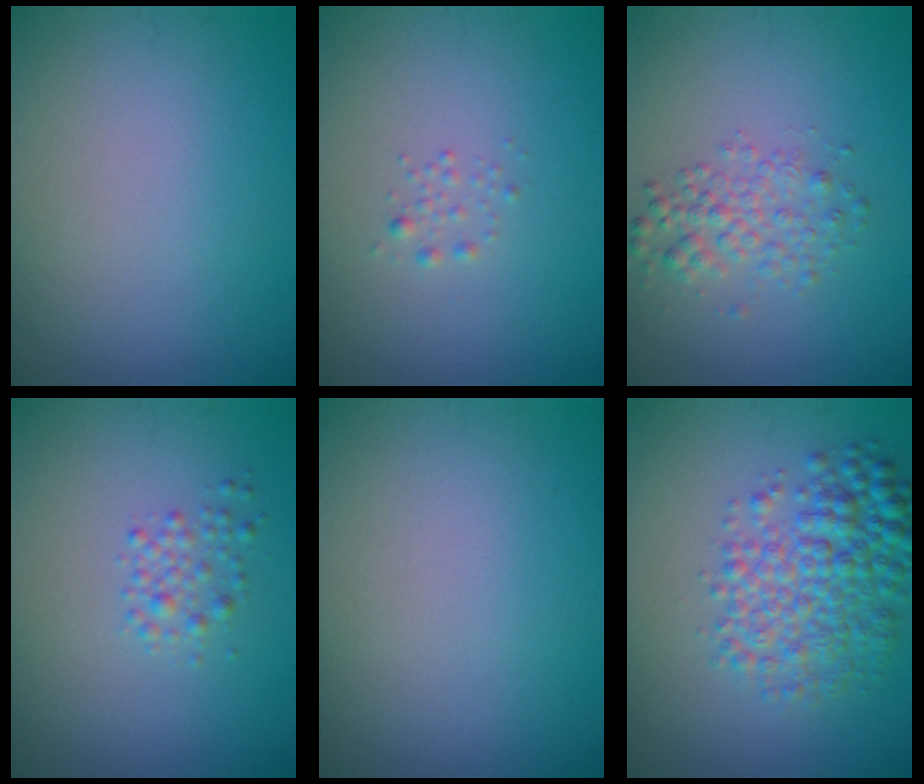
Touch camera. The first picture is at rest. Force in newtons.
{"total": 0.7, "press": 0.7, "slide": 0.0}
{"total": 2.6, "press": 2.6, "slide": 0.1}
{"total": 1.6, "press": 1.6, "slide": 0.0}
{"total": 0.0}
{"total": 5.7, "press": 5.7, "slide": 0.1}